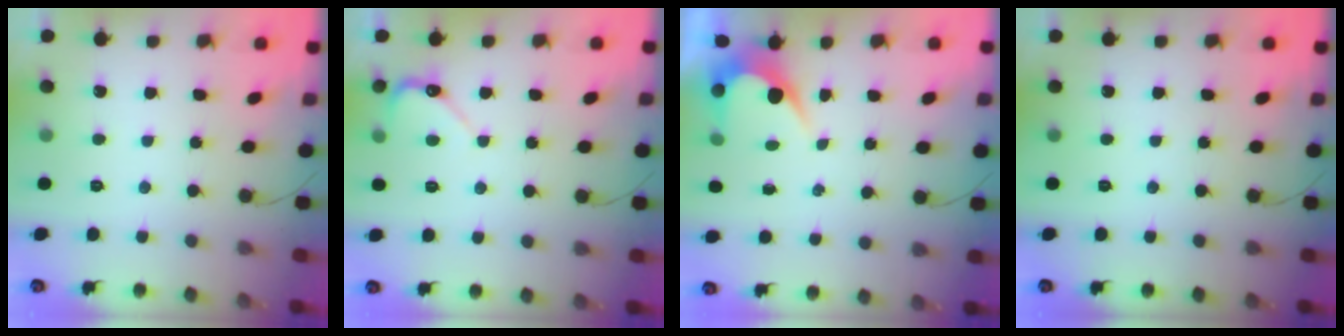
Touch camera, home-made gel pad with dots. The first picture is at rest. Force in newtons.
{"total": 4.2, "press": 4.2, "slide": 0.4}
{"total": 4.3, "press": 4.3, "slide": 0.3}
{"total": 0.0}